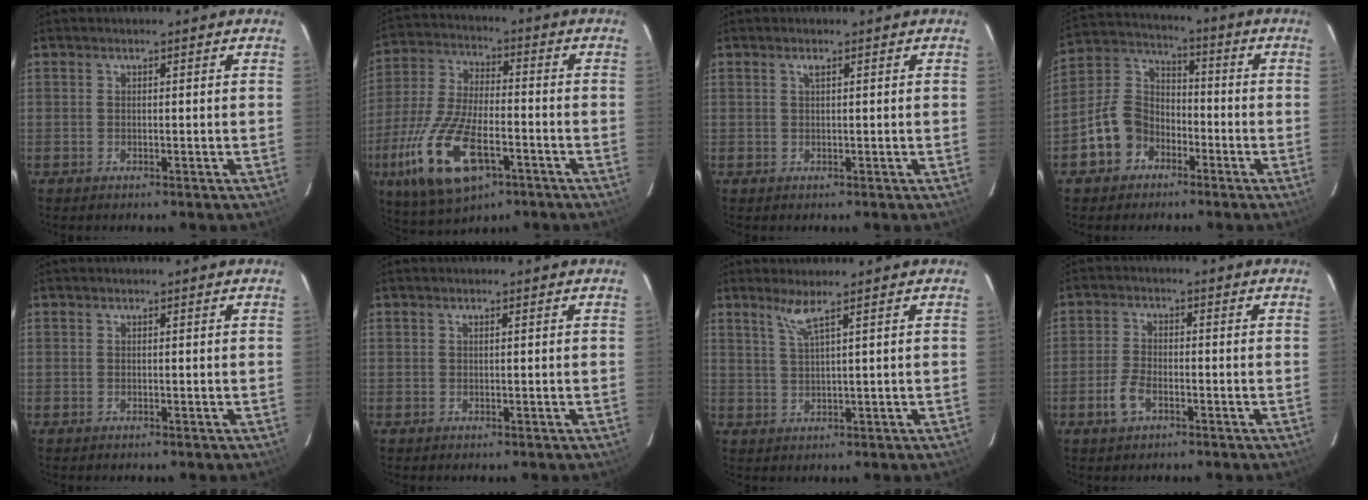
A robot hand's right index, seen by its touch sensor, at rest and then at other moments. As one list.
[{"total": 18.6, "force": [-8.2, 8.1, 14.6], "torque": [-0.320, -0.031, -0.149]}, {"total": 0.7, "force": [0.4, -0.1, 0.6], "torque": [-0.011, 0.003, 0.005]}, {"total": 10.0, "force": [-5.1, 7.8, 3.7], "torque": [-0.089, 0.038, -0.086]}, {"total": 0.0}, {"total": 0.0}, {"total": 3.1, "force": [2.1, -0.8, 2.1], "torque": [-0.044, -0.007, 0.043]}, {"total": 4.6, "force": [-2.3, 2.4, 3.2], "torque": [-0.076, 0.001, -0.044]}]